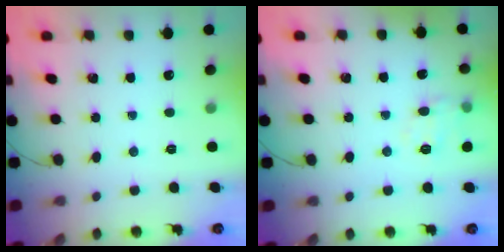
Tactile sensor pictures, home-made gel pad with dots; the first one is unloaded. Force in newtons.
{"total": 7.0, "press": 6.9, "slide": 0.7}